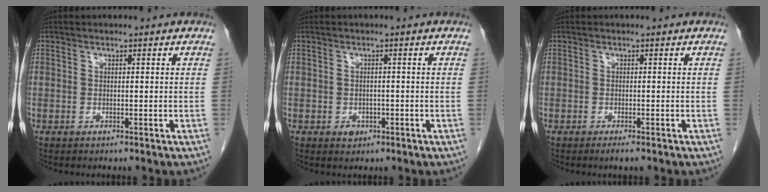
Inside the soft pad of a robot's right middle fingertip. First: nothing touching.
{"total": 1.7, "force": [-0.8, 1.3, 0.7], "torque": [-0.010, 0.004, -0.005]}
{"total": 1.3, "force": [-1.0, 0.1, 0.9], "torque": [-0.014, -0.003, -0.013]}